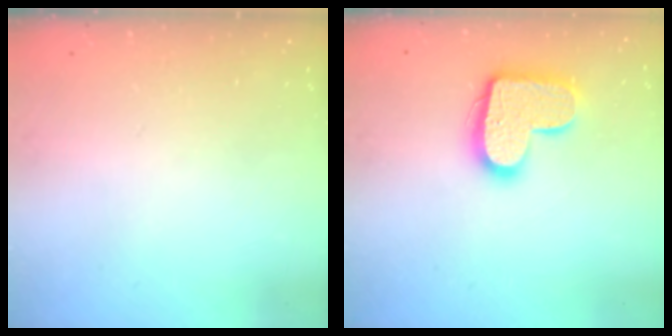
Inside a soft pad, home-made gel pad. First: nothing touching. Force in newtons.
{"total": 14.9, "press": 14.9, "slide": 1.0}